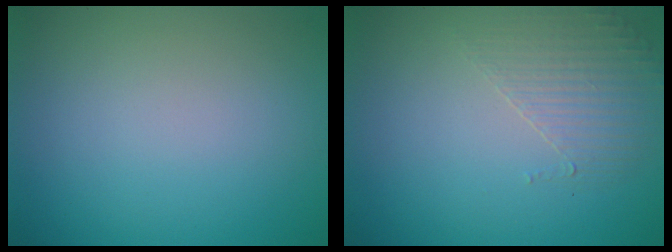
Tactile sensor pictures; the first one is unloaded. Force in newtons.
{"total": 1.7, "press": 0.9, "slide": 1.4}